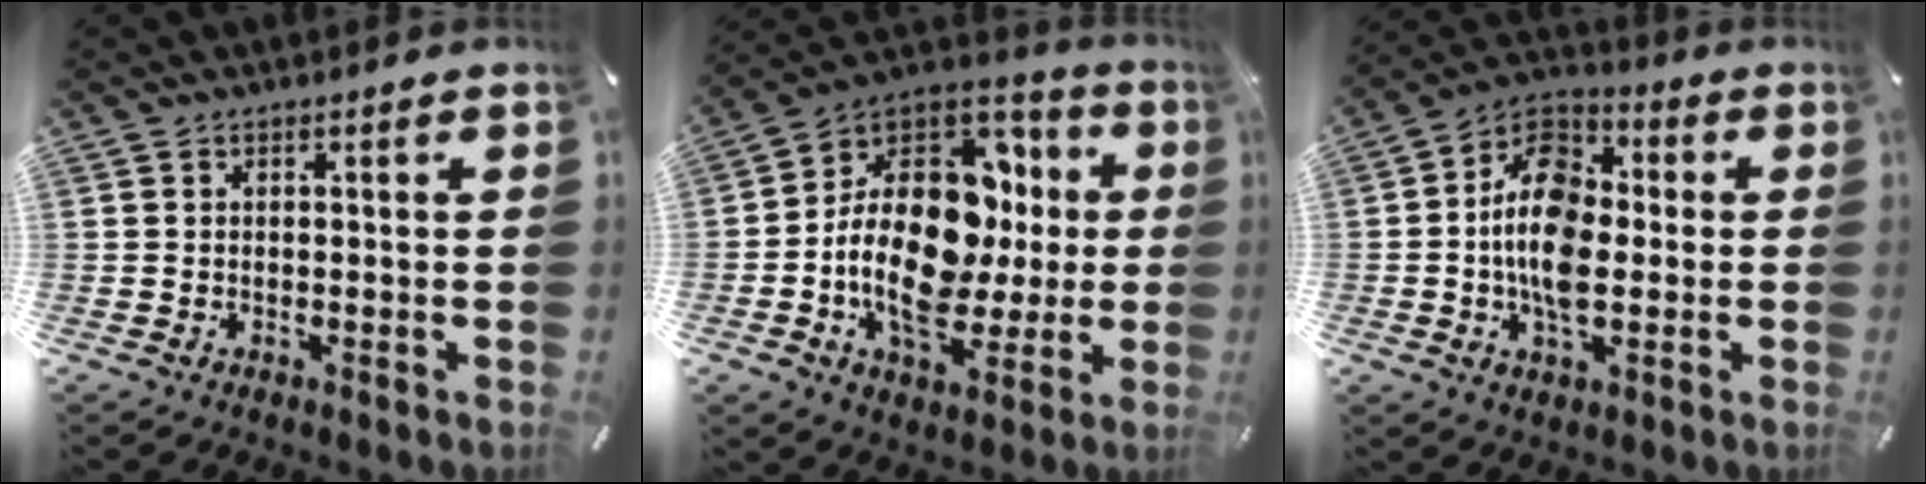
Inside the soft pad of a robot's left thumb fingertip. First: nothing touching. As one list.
[{"total": 23.4, "force": [-1.1, 16.0, 17.0], "torque": [-0.320, -0.006, -0.010]}, {"total": 14.2, "force": [-1.7, 9.3, 10.6], "torque": [-0.207, 0.011, -0.031]}]